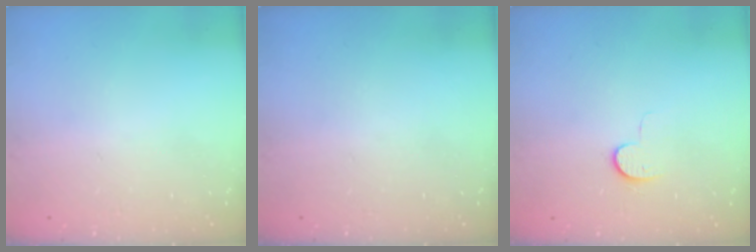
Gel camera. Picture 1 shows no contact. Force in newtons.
{"total": 0.0}
{"total": 6.2, "press": 6.2, "slide": 0.6}